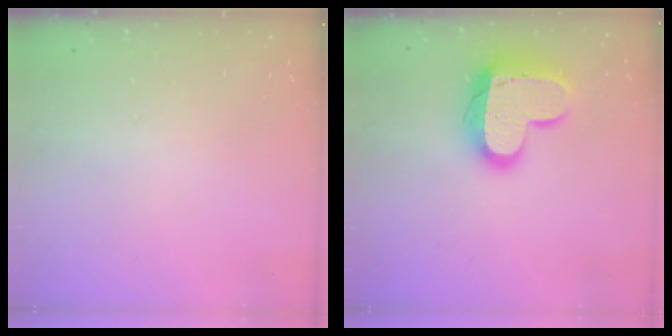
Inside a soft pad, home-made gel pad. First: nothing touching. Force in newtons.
{"total": 16.8, "press": 16.7, "slide": 1.4}